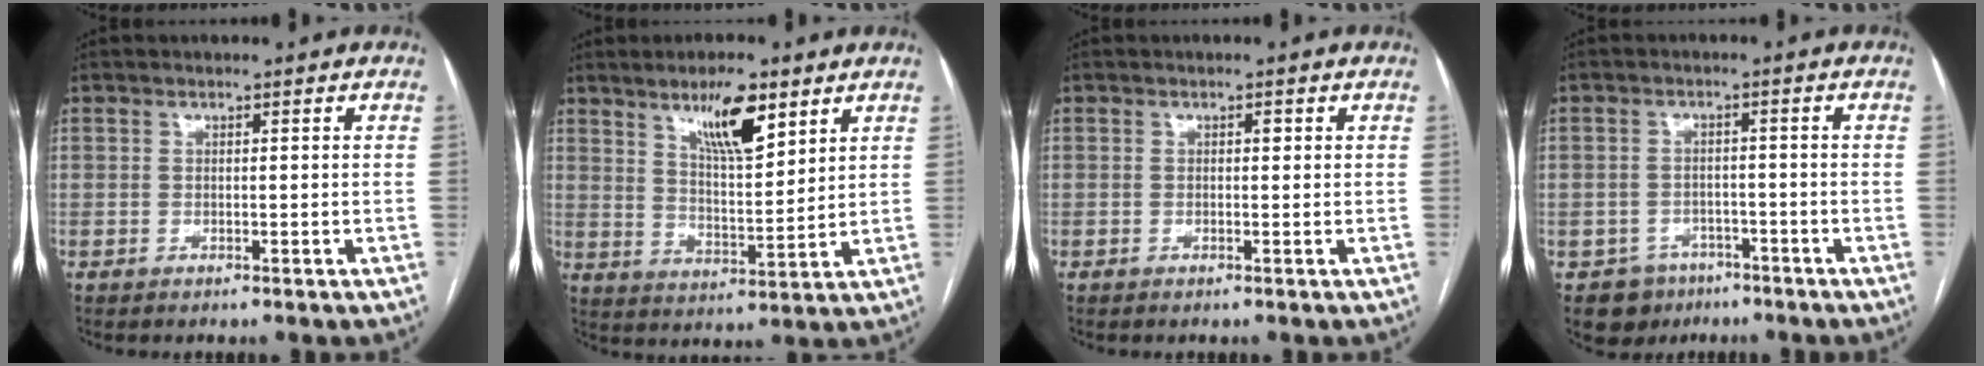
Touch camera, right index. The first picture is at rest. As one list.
[{"total": 9.8, "force": [6.0, 2.2, 7.5], "torque": [-0.131, -0.003, 0.107]}, {"total": 0.7, "force": [0.2, 0.3, 0.6], "torque": [-0.010, 0.001, 0.002]}, {"total": 5.1, "force": [-3.1, 4.1, 0.1], "torque": [0.006, 0.012, -0.043]}]